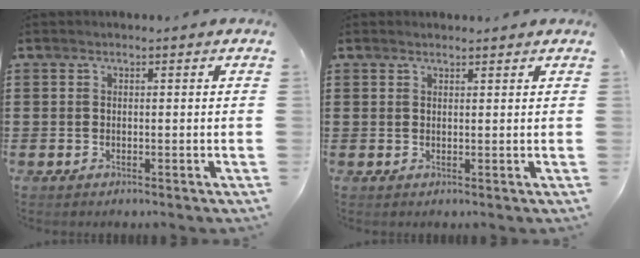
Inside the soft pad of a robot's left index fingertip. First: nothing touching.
{"total": 1.0, "force": [1.0, 0.1, 0.2], "torque": [-0.006, -0.001, 0.020]}